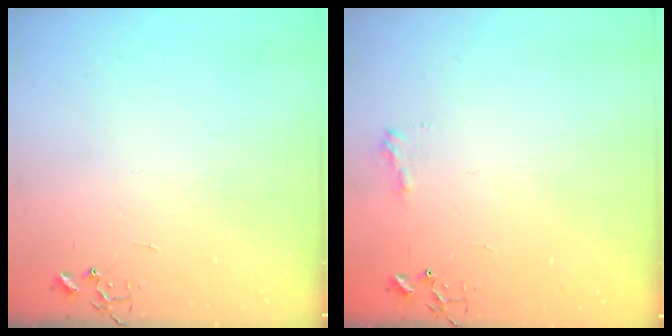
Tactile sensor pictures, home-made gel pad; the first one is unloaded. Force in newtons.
{"total": 7.8, "press": 7.8, "slide": 0.3}